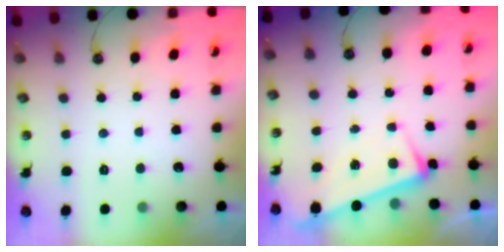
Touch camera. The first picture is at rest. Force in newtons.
{"total": 1.6, "press": 1.5, "slide": 0.5}